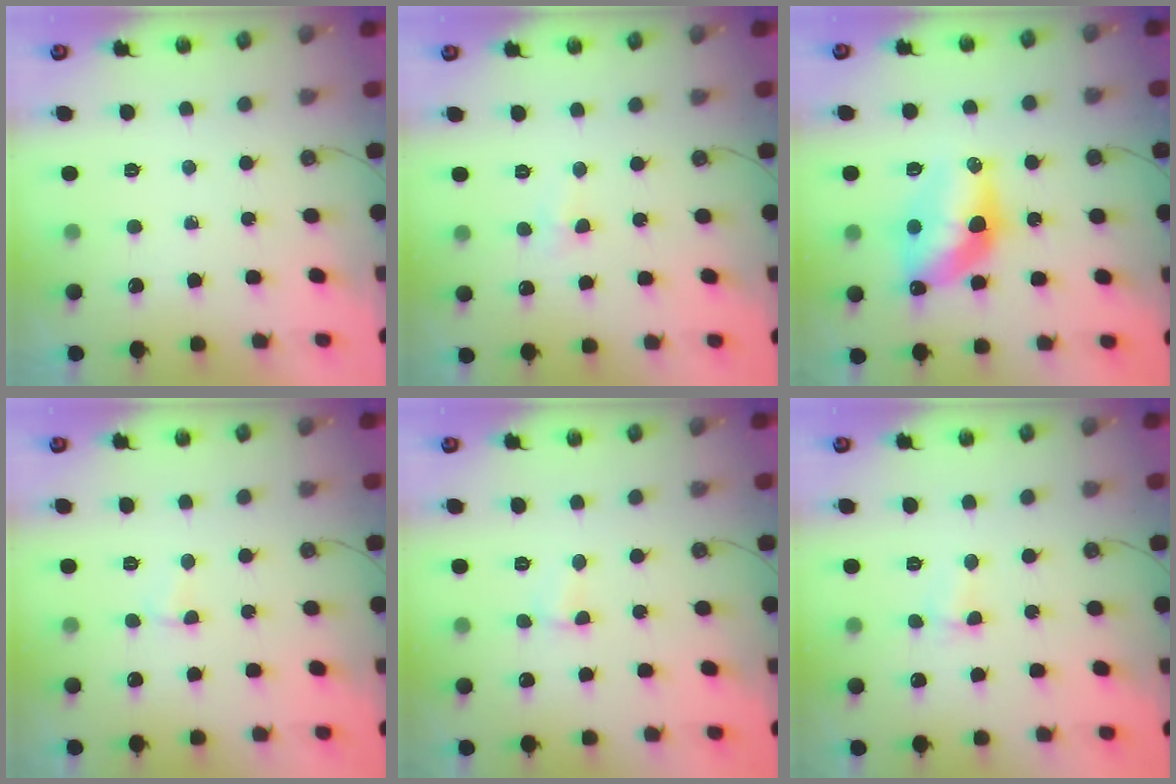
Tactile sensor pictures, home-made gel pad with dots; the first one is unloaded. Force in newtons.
{"total": 4.0, "press": 2.2, "slide": 3.4}
{"total": 13.3, "press": 13.3, "slide": 0.8}
{"total": 2.4, "press": 2.4, "slide": 0.5}
{"total": 1.1, "press": 1.0, "slide": 0.3}
{"total": 2.2, "press": 2.1, "slide": 0.5}